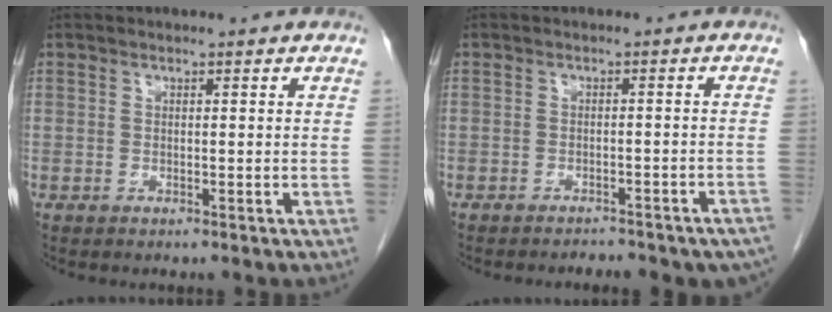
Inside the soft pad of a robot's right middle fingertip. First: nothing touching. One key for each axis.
{"total": 9.6, "fx": -8.6, "fy": 2.8, "fz": 3.2, "tx": -0.032, "ty": 0.006, "tz": -0.090}